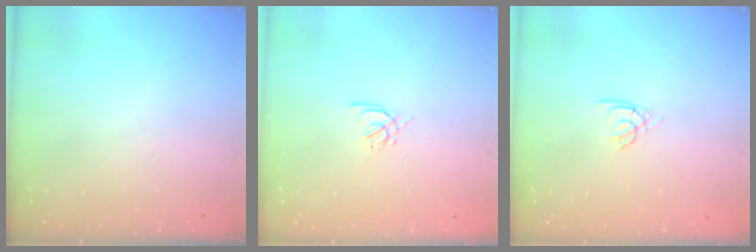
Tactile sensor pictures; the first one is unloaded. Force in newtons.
{"total": 2.9, "press": 2.8, "slide": 0.8}
{"total": 2.2, "press": 2.2, "slide": 0.2}